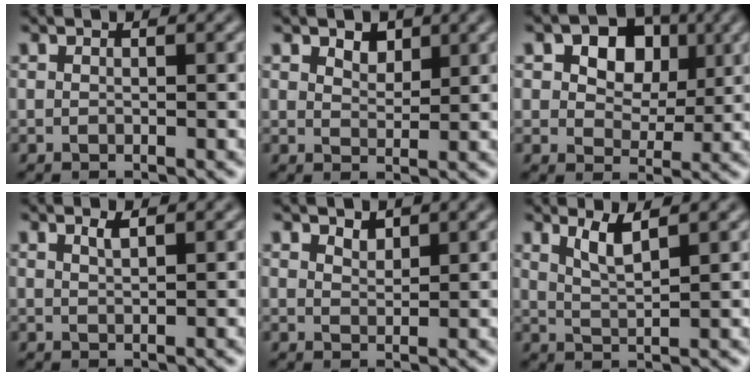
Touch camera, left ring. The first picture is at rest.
{"total": 1.9, "force": [1.3, 1.0, 0.9], "torque": [-0.015, -0.001, 0.021]}
{"total": 7.6, "force": [3.0, 5.5, 4.4], "torque": [-0.074, 0.013, 0.032]}
{"total": 1.2, "force": [0.9, 0.3, 0.8], "torque": [-0.013, 0.001, 0.015]}
{"total": 1.3, "force": [1.1, 0.5, 0.4], "torque": [-0.011, -0.002, 0.023]}
{"total": 2.6, "force": [1.7, 0.5, 1.9], "torque": [-0.034, -0.005, 0.035]}